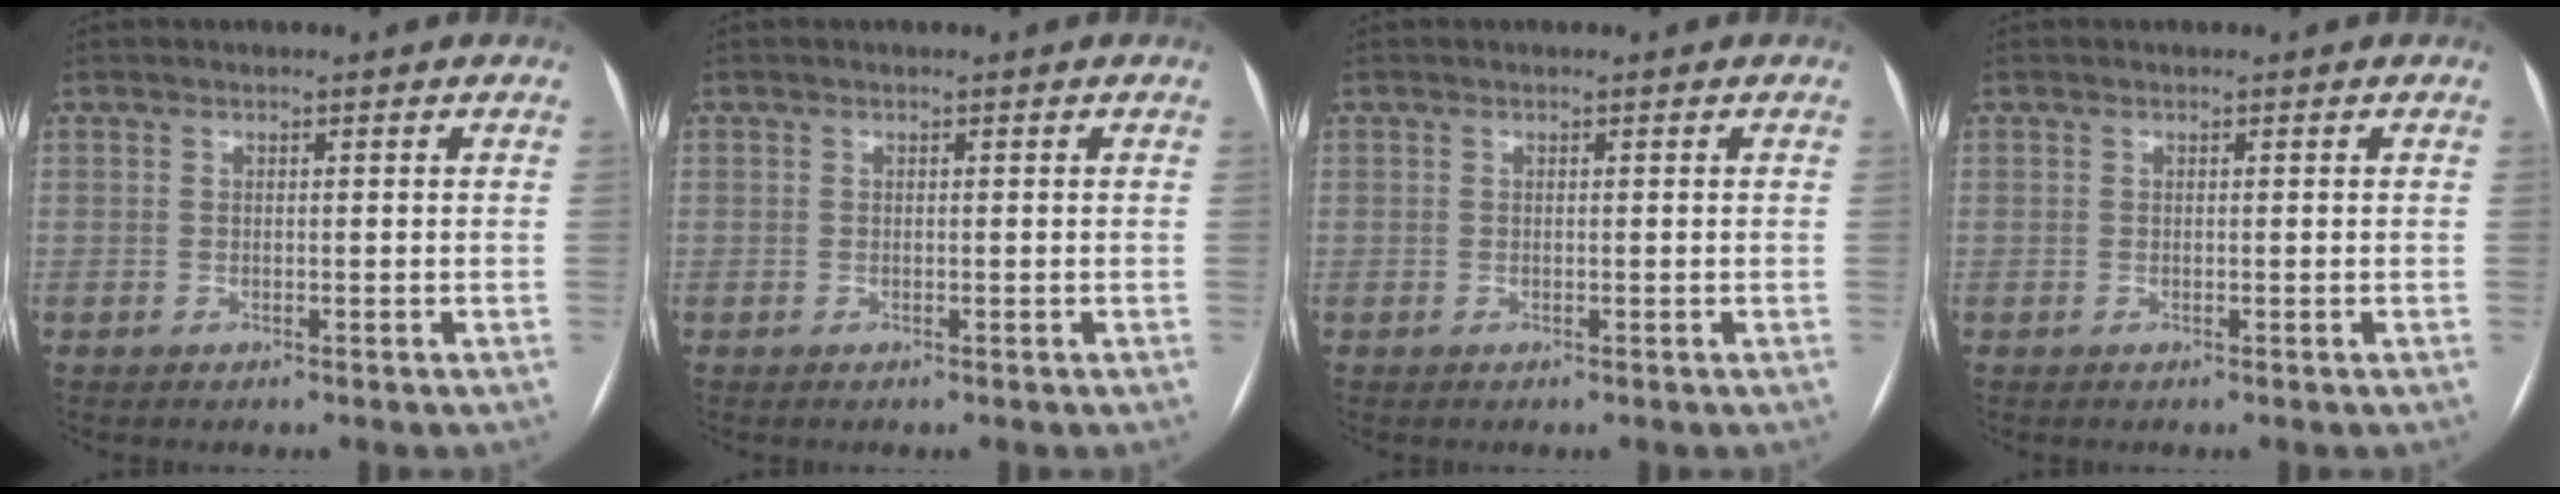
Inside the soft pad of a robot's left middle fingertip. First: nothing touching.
{"total": 0.0}
{"total": 0.0}
{"total": 0.0}